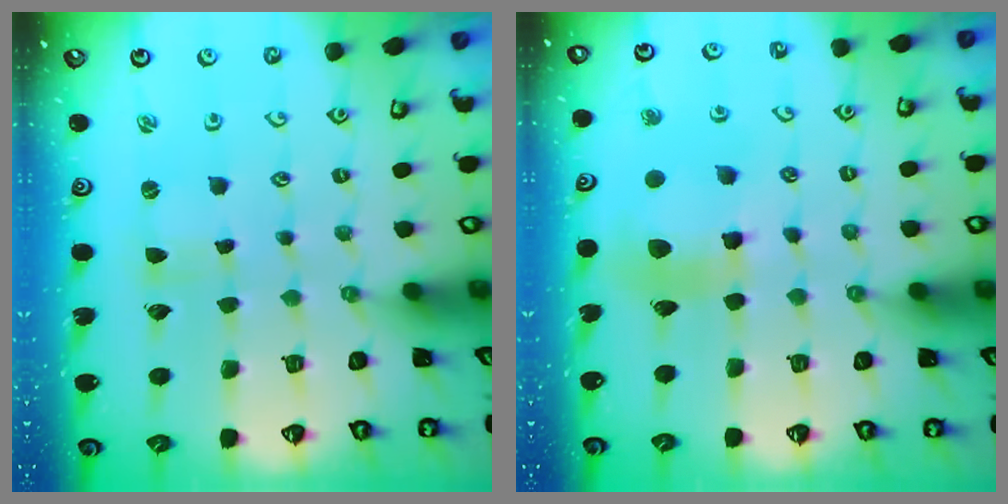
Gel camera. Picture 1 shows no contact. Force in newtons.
{"total": 10.3, "press": 10.2, "slide": 1.6}